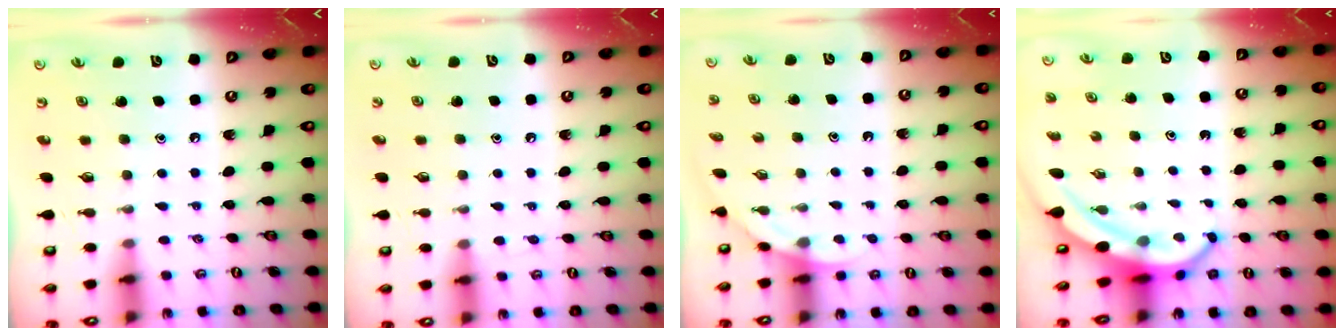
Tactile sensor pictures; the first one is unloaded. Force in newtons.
{"total": 4.0, "press": 4.0, "slide": 0.5}
{"total": 2.0, "press": 2.0, "slide": 0.0}
{"total": 6.9, "press": 6.9, "slide": 0.6}